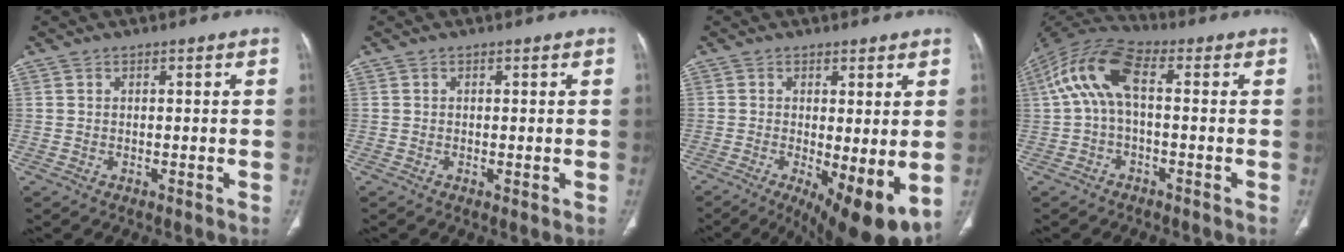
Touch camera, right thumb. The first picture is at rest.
{"total": 0.6, "force": [-0.1, 0.1, 0.6], "torque": [-0.014, -0.004, -0.002]}
{"total": 11.5, "force": [-2.6, 3.5, 10.6], "torque": [-0.159, -0.024, -0.027]}
{"total": 11.3, "force": [0.7, 5.1, 10.0], "torque": [-0.212, 0.043, 0.004]}